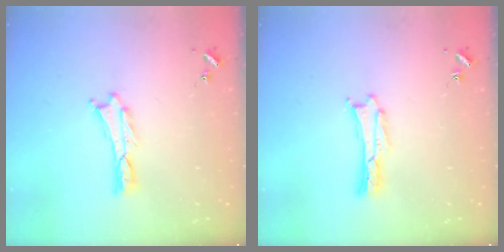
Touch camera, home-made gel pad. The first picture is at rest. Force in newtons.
{"total": 0.0}